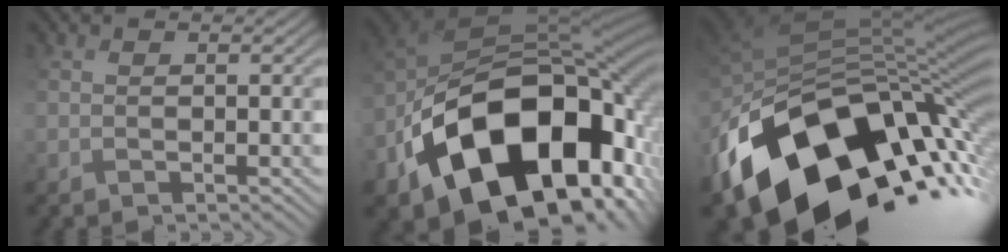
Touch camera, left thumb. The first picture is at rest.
{"total": 19.9, "force": [-8.5, 13.3, 12.2], "torque": [-0.223, -0.044, -0.127]}
{"total": 17.6, "force": [-7.3, 11.4, 11.3], "torque": [-0.250, -0.035, -0.109]}